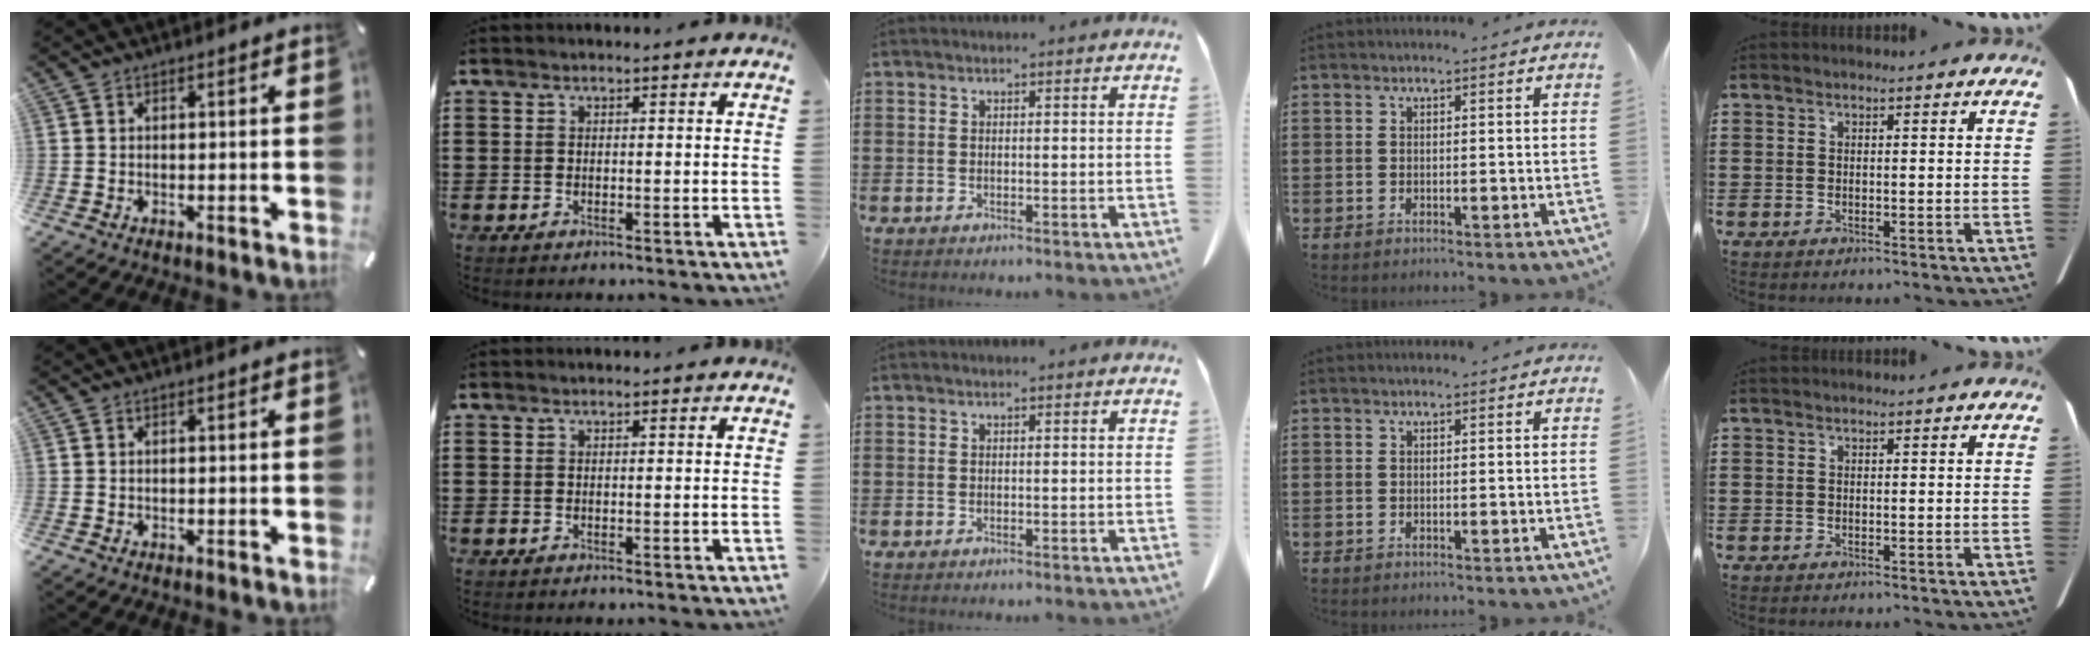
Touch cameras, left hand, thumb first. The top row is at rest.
{}